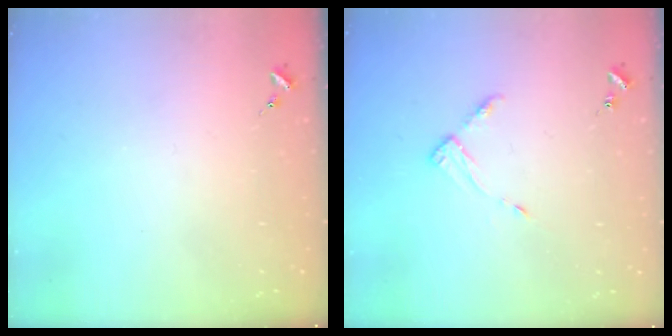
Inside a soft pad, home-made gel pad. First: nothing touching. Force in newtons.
{"total": 4.9, "press": 4.8, "slide": 0.6}